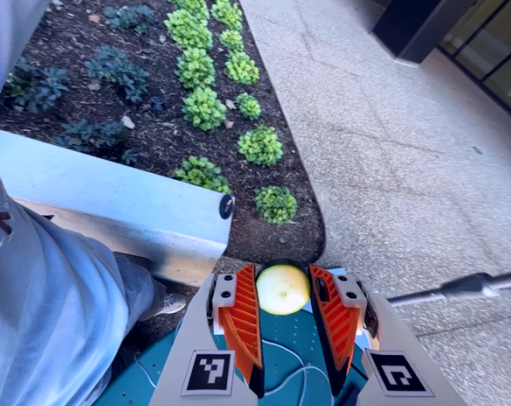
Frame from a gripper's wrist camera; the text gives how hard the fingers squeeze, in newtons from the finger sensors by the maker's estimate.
{"total": 10.3, "left": 11.4, "right": 9.3}